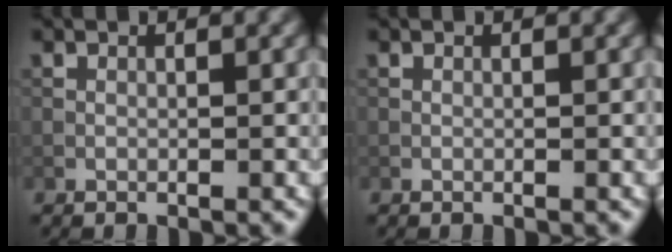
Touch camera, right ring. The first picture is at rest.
{"total": 0.0}